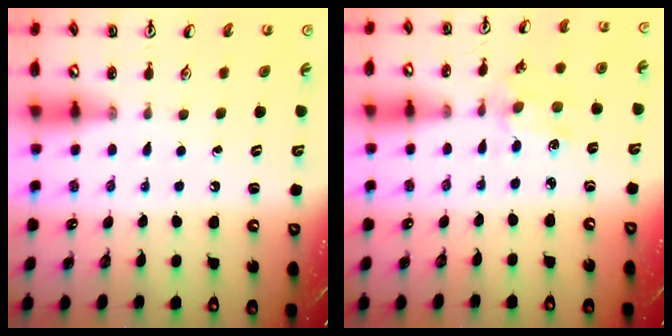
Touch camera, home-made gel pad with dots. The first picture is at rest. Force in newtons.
{"total": 2.0, "press": 1.9, "slide": 0.4}